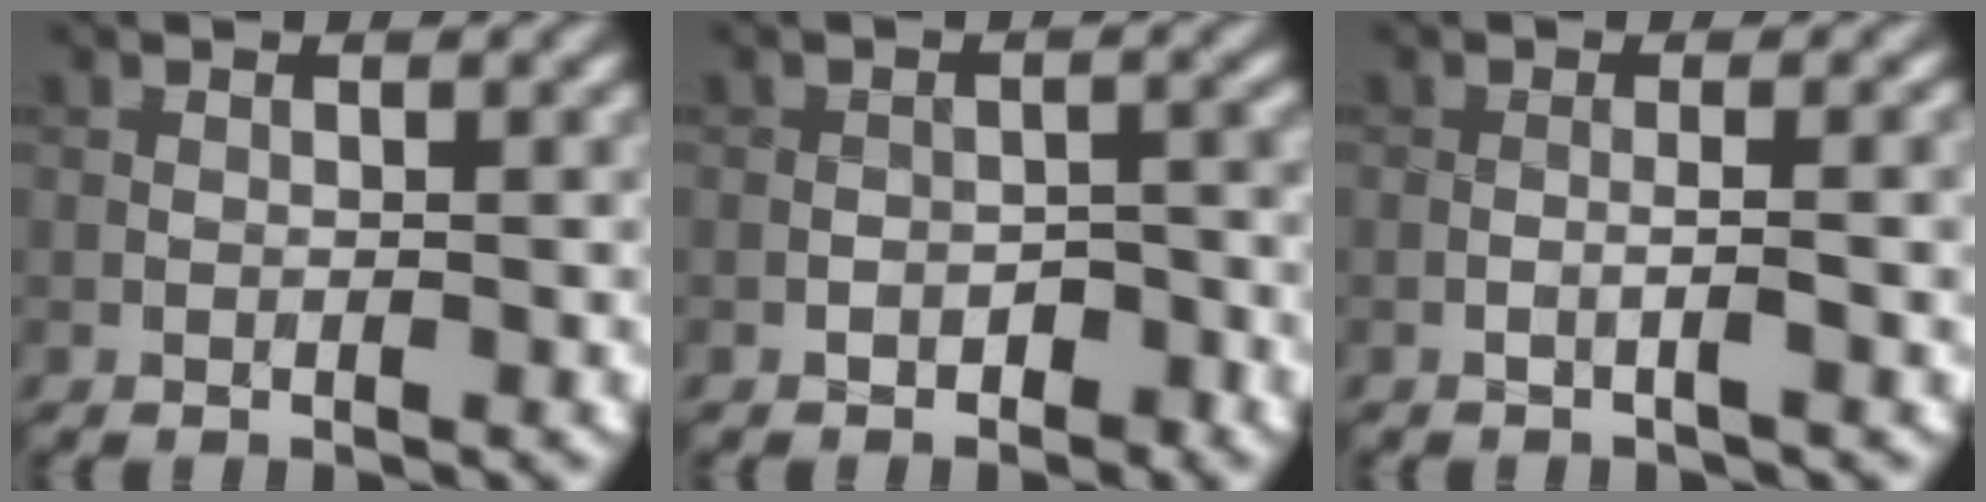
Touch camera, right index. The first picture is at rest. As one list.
[{"total": 1.2, "force": [-0.8, 0.7, 0.6], "torque": [-0.006, 0.004, -0.009]}, {"total": 1.9, "force": [-0.1, 0.2, 1.9], "torque": [-0.024, 0.003, -0.007]}]